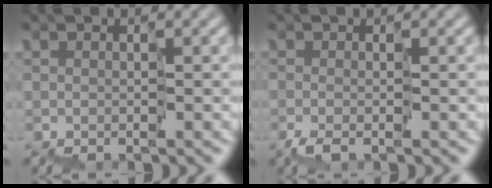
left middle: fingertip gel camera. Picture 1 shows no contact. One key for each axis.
{"total": 0.7, "fx": -0.5, "fy": -0.2, "fz": 0.4, "tx": -0.007, "ty": 0.000, "tz": -0.011}